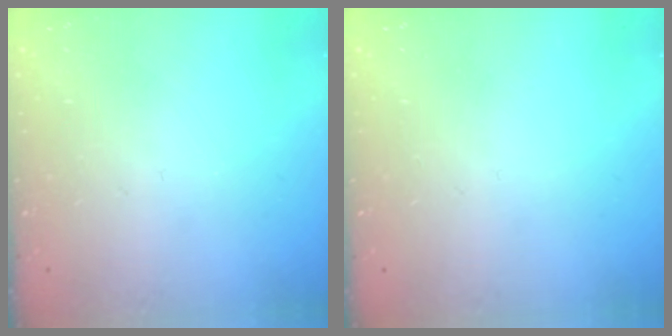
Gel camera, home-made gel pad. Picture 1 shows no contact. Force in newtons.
{"total": 0.0}